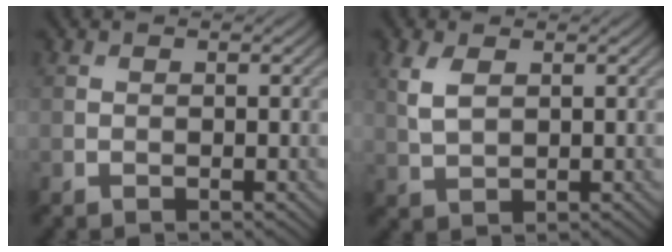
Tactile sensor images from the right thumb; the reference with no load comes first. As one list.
[{"total": 3.5, "force": [1.4, 1.8, 2.7], "torque": [-0.072, 0.001, 0.031]}]